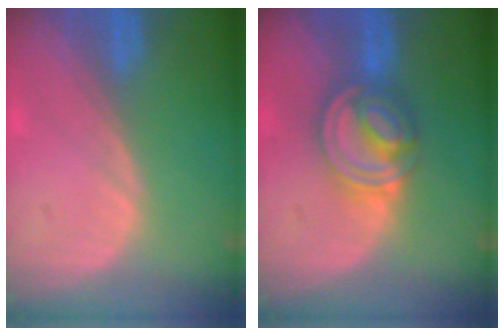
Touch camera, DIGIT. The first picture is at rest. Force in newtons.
{"total": 7.6, "press": 6.6, "slide": 3.8}